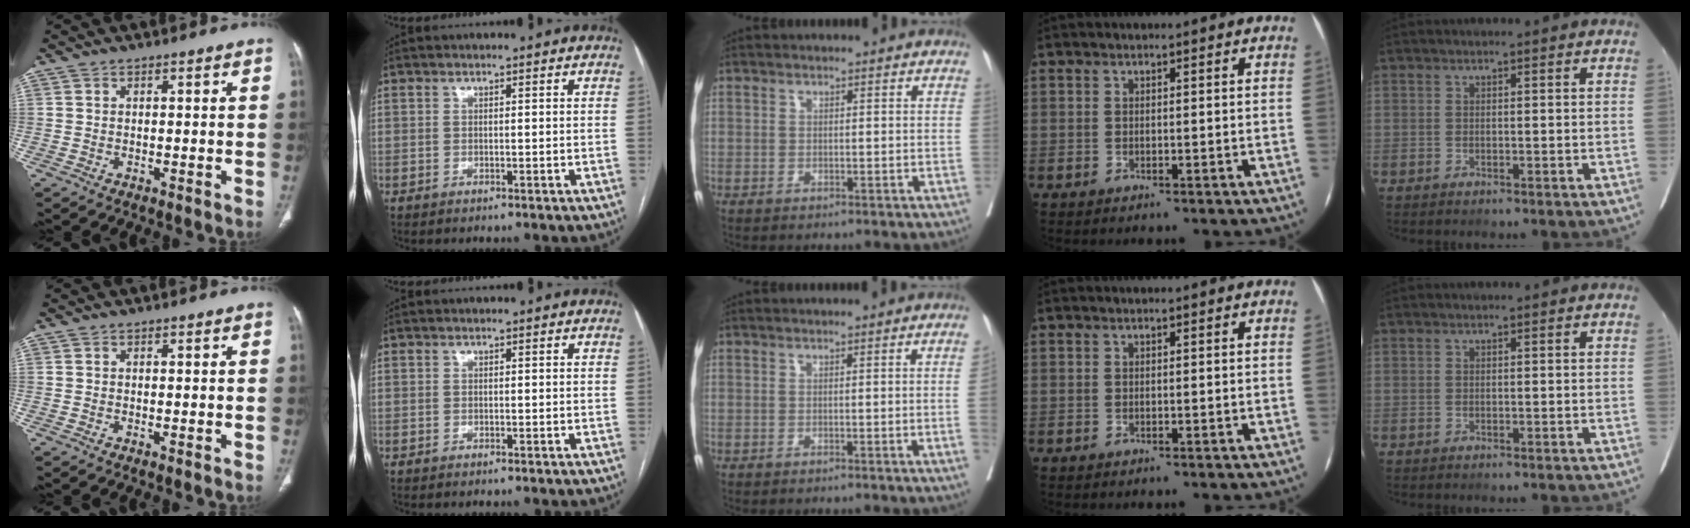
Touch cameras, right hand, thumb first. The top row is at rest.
{"middle": {"total": 1.8, "force": [-0.3, -0.7, 1.6], "torque": [-0.017, -0.001, -0.003]}}